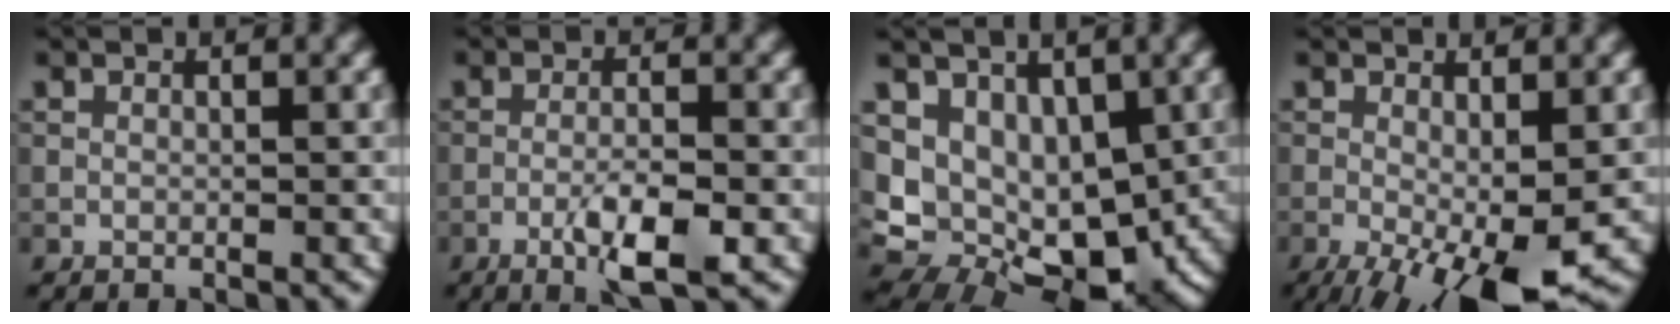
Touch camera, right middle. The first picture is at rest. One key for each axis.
{"total": 4.3, "fx": -2.0, "fy": 0.7, "fz": 3.8, "tx": -0.070, "ty": 0.003, "tz": -0.036}
{"total": 10.0, "fx": 1.5, "fy": 6.8, "fz": 7.2, "tx": -0.114, "ty": -0.021, "tz": 0.033}
{"total": 8.1, "fx": -3.0, "fy": 2.5, "fz": 7.0, "tx": -0.126, "ty": -0.019, "tz": -0.040}